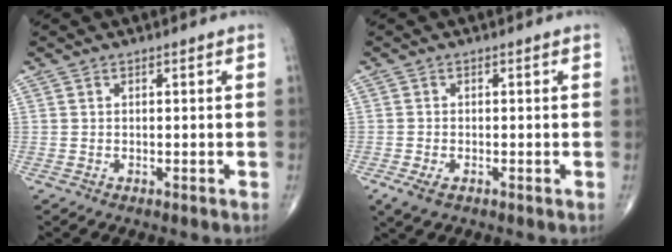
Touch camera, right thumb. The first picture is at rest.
{"total": 2.7, "force": [-1.2, 1.4, 2.1], "torque": [-0.046, -0.004, -0.021]}